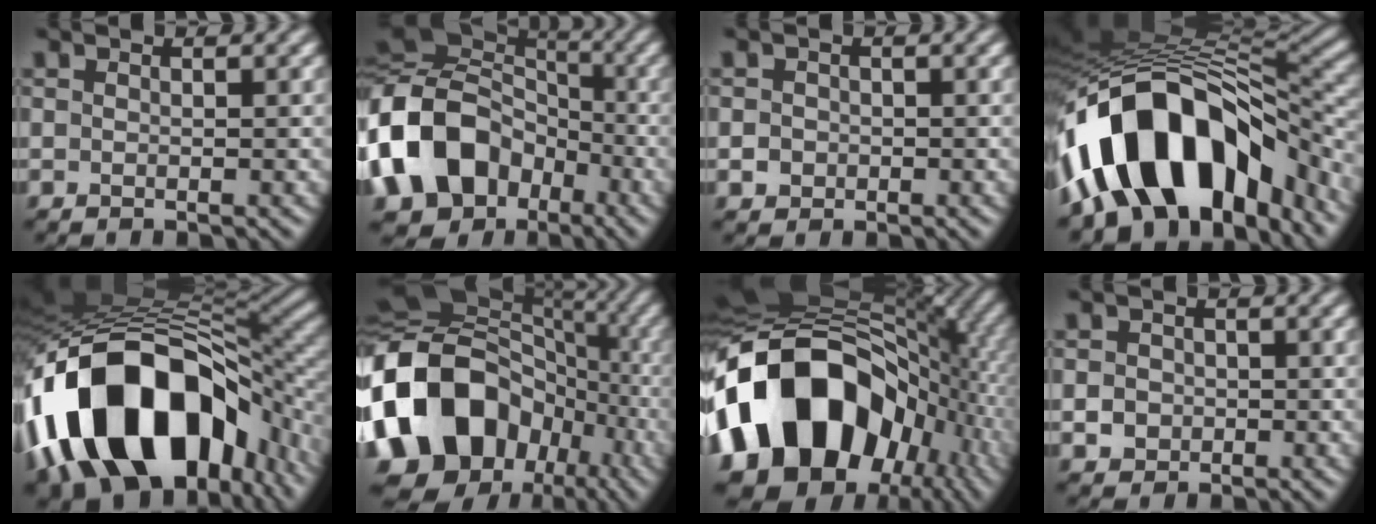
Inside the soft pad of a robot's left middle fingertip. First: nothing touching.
{"total": 17.2, "force": [-6.1, 13.2, 9.2], "torque": [-0.227, -0.004, -0.125]}
{"total": 1.2, "force": [-0.6, 1.0, 0.1], "torque": [0.013, -0.003, -0.008]}
{"total": 15.6, "force": [-6.2, 8.7, 11.5], "torque": [-0.175, 0.017, -0.103]}
{"total": 18.6, "force": [-6.1, 10.6, 14.0], "torque": [-0.255, -0.019, -0.080]}
{"total": 17.7, "force": [-4.6, 13.7, 10.1], "torque": [-0.226, 0.006, -0.096]}
{"total": 18.4, "force": [-4.6, 13.3, 11.8], "torque": [-0.212, 0.003, -0.096]}
{"total": 1.9, "force": [-0.7, 1.6, 0.6], "torque": [0.006, -0.004, -0.011]}